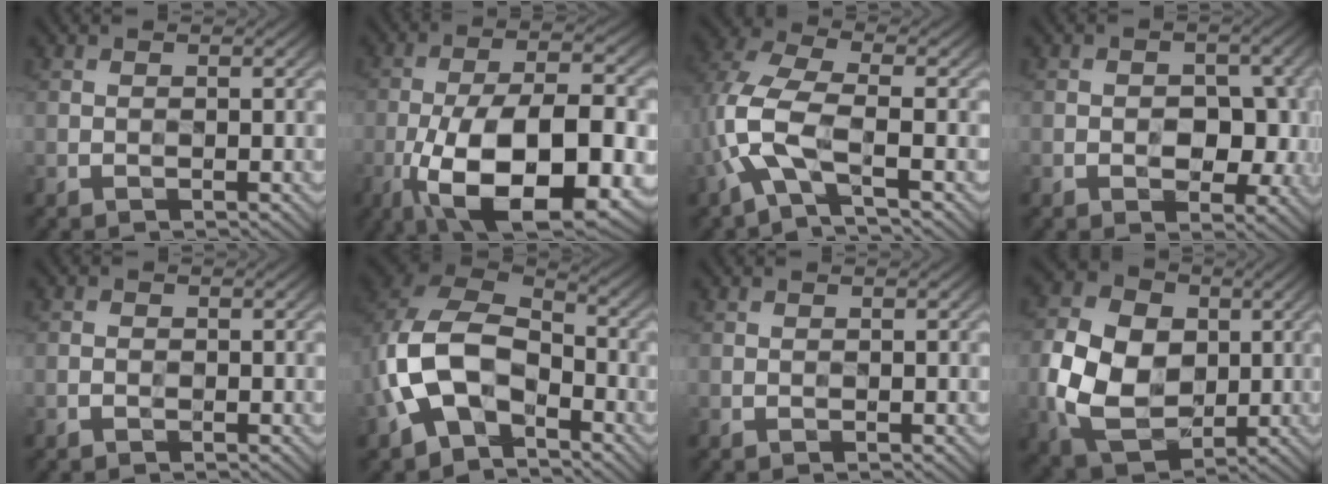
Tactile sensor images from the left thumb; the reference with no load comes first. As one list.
[{"total": 17.2, "force": [-7.6, 7.0, 13.8], "torque": [-0.239, -0.009, -0.120]}, {"total": 8.1, "force": [-2.9, 3.6, 6.7], "torque": [-0.173, 0.012, -0.074]}, {"total": 6.7, "force": [-1.5, 4.4, 4.9], "torque": [-0.058, -0.004, -0.025]}, {"total": 1.2, "force": [-0.9, 0.7, 0.4], "torque": [-0.004, 0.002, -0.019]}, {"total": 12.5, "force": [-3.8, 8.4, 8.4], "torque": [-0.198, -0.006, -0.080]}, {"total": 0.0}, {"total": 11.6, "force": [-0.6, 8.9, 7.3], "torque": [-0.182, 0.009, -0.010]}]